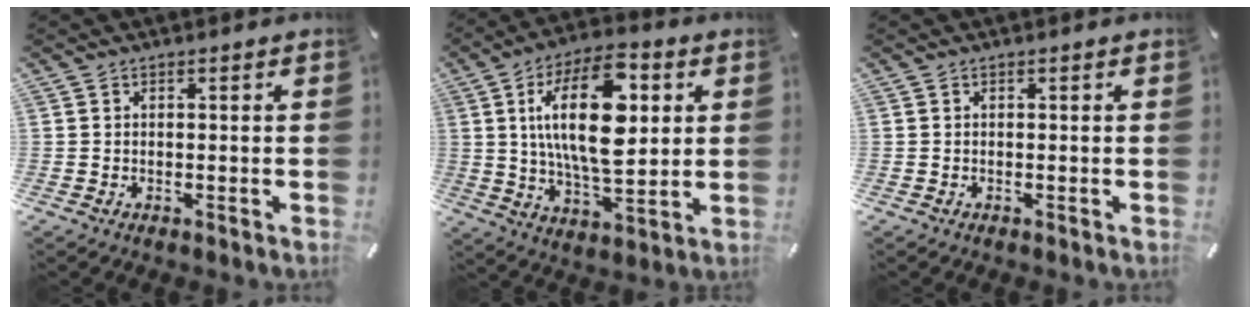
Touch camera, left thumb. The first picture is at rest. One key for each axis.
{"total": 20.6, "fx": 5.3, "fy": 9.9, "fz": 17.3, "tx": -0.319, "ty": -0.006, "tz": 0.080}
{"total": 0.0}